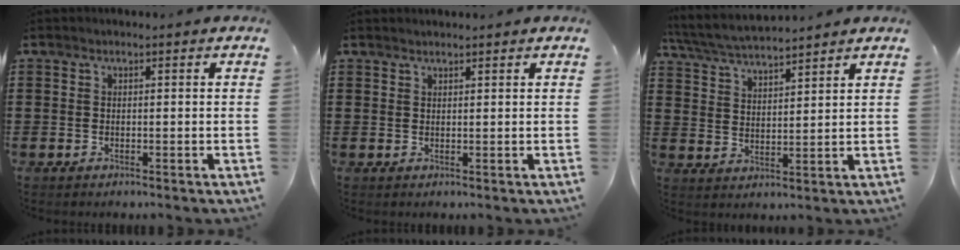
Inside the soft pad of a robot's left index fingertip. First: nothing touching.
{"total": 1.0, "force": [1.0, 0.1, 0.1], "torque": [-0.003, -0.001, 0.020]}
{"total": 5.1, "force": [5.0, 0.2, 1.3], "torque": [-0.046, -0.022, 0.087]}